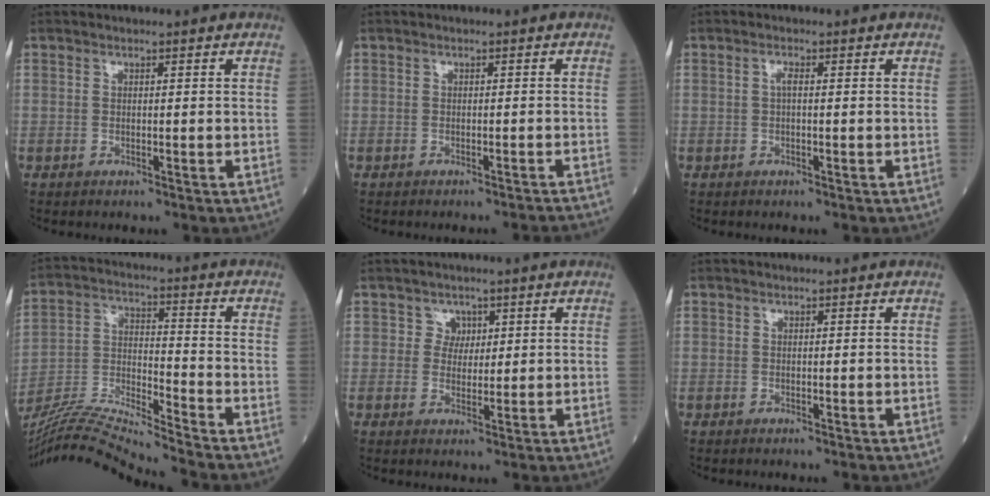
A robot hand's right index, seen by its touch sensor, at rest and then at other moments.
{"total": 4.5, "force": [-4.3, -0.9, 0.7], "torque": [-0.006, -0.011, -0.046]}
{"total": 1.1, "force": [0.0, 0.2, 1.1], "torque": [-0.021, 0.002, -0.001]}
{"total": 14.3, "force": [-13.3, -2.2, 4.7], "torque": [-0.083, -0.002, -0.246]}
{"total": 2.2, "force": [1.0, 2.0, 0.2], "torque": [0.006, -0.002, 0.011]}
{"total": 0.0}